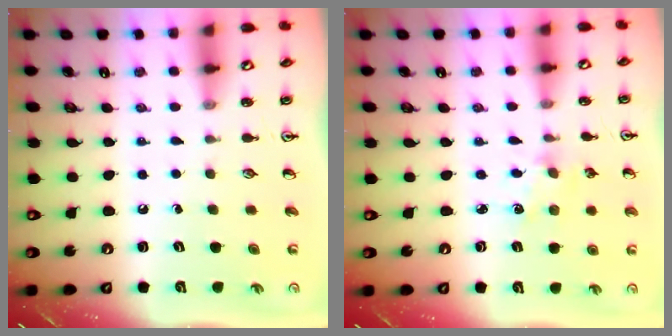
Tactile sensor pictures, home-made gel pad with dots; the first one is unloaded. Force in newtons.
{"total": 1.8, "press": 1.7, "slide": 0.3}